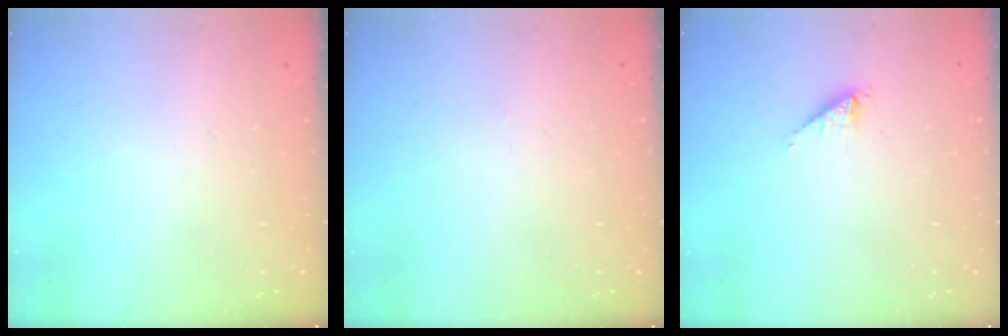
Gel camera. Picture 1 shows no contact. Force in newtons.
{"total": 0.0}
{"total": 2.2, "press": 2.2, "slide": 0.3}